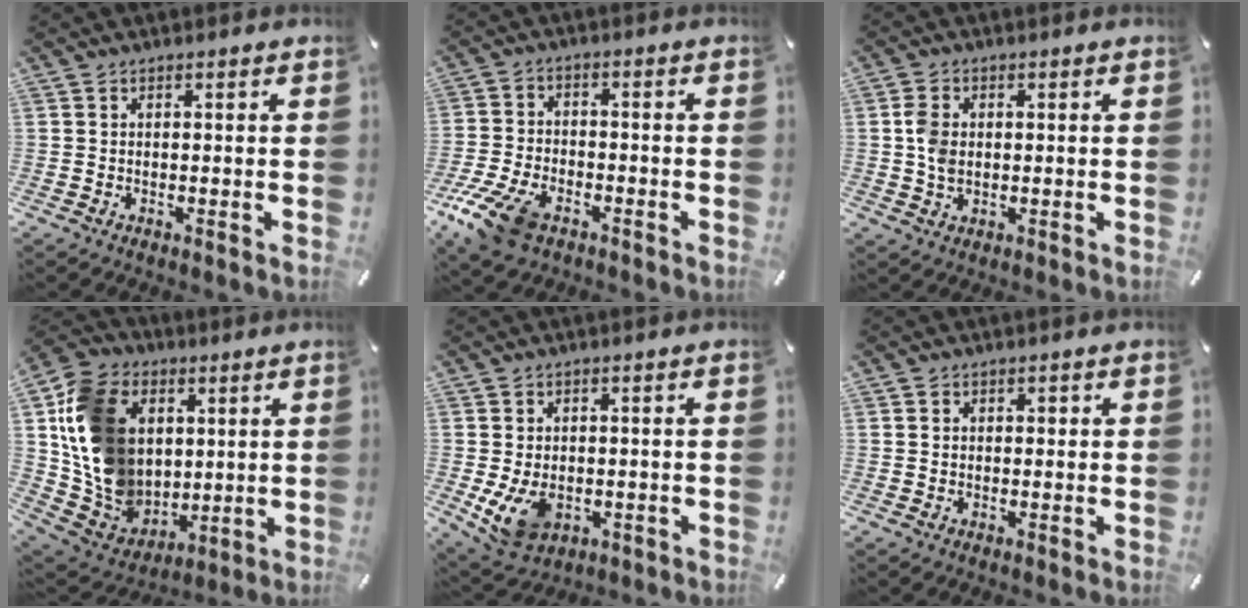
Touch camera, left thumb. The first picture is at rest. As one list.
[{"total": 10.8, "force": [-6.7, 5.8, 6.2], "torque": [-0.131, 0.026, -0.124]}, {"total": 5.2, "force": [0.3, 3.8, 3.5], "torque": [-0.081, 0.005, 0.002]}, {"total": 18.1, "force": [3.4, 15.6, 8.6], "torque": [-0.189, -0.016, 0.075]}, {"total": 7.9, "force": [-1.5, 6.0, 5.0], "torque": [-0.099, 0.001, -0.026]}, {"total": 1.7, "force": [0.0, 1.6, 0.7], "torque": [-0.008, 0.004, -0.005]}]